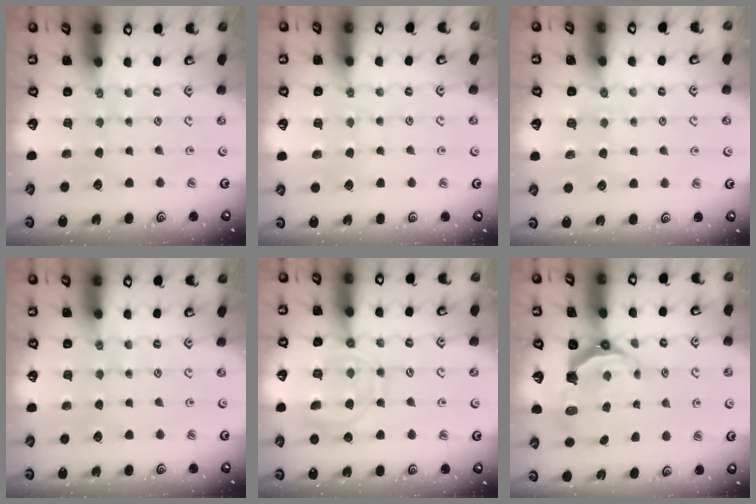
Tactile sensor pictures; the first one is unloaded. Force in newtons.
{"total": 3.9, "press": 3.8, "slide": 0.7}
{"total": 4.3, "press": 4.2, "slide": 0.9}
{"total": 0.0}
{"total": 11.7, "press": 11.6, "slide": 1.2}
{"total": 7.0, "press": 5.3, "slide": 4.5}